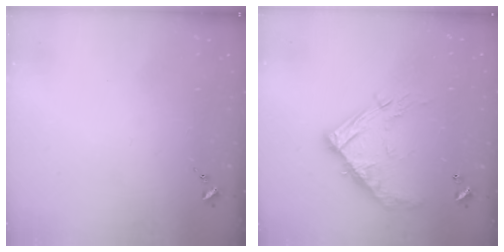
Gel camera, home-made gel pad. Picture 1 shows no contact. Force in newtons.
{"total": 15.6, "press": 15.6, "slide": 1.2}